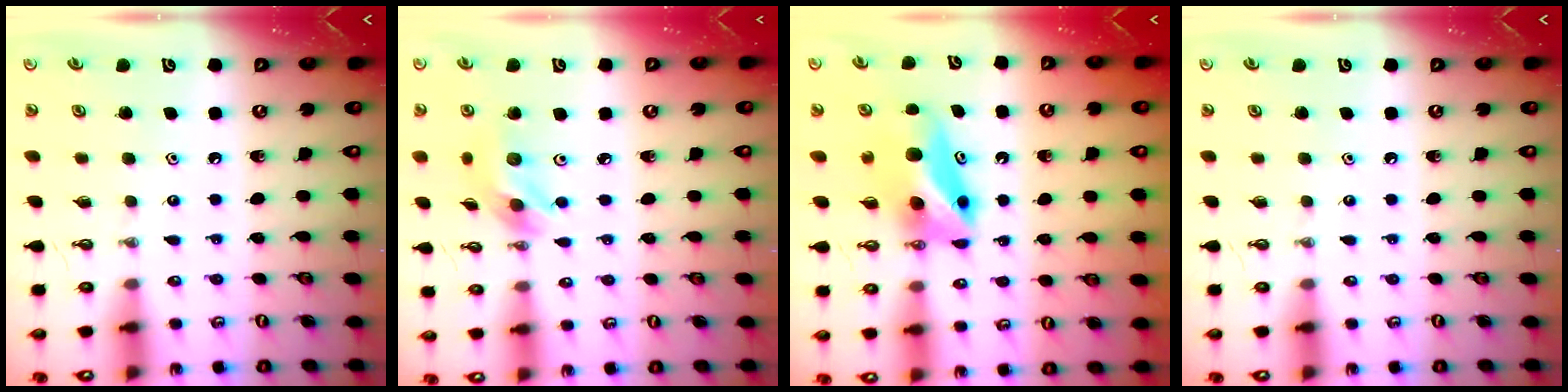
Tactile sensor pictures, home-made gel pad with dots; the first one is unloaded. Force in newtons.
{"total": 9.8, "press": 9.8, "slide": 0.8}
{"total": 8.7, "press": 7.8, "slide": 3.8}
{"total": 0.0}